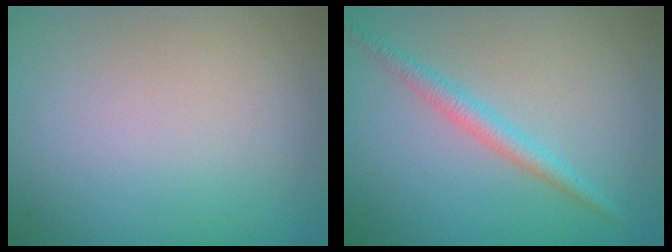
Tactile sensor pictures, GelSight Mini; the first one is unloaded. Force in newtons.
{"total": 2.0, "press": 2.0, "slide": 0.1}